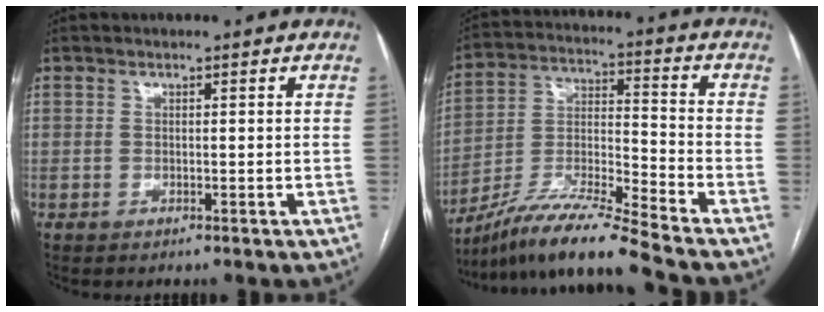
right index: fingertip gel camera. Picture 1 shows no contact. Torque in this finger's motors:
{"motor_torque": [-0.29, -0.70, -0.02, 0.03]}